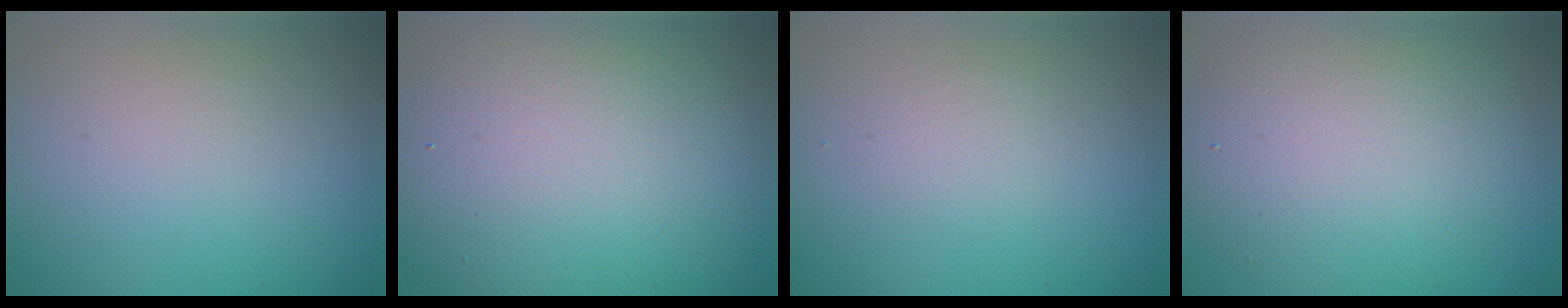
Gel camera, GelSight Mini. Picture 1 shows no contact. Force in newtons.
{"total": 13.0, "press": 13.0, "slide": 0.8}
{"total": 1.0, "press": 1.0, "slide": 0.0}
{"total": 6.9, "press": 6.9, "slide": 0.6}